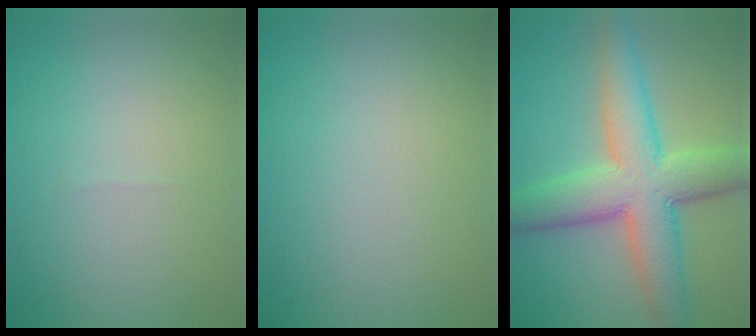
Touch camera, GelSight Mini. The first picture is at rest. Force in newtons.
{"total": 0.0}
{"total": 9.6, "press": 9.6, "slide": 0.5}